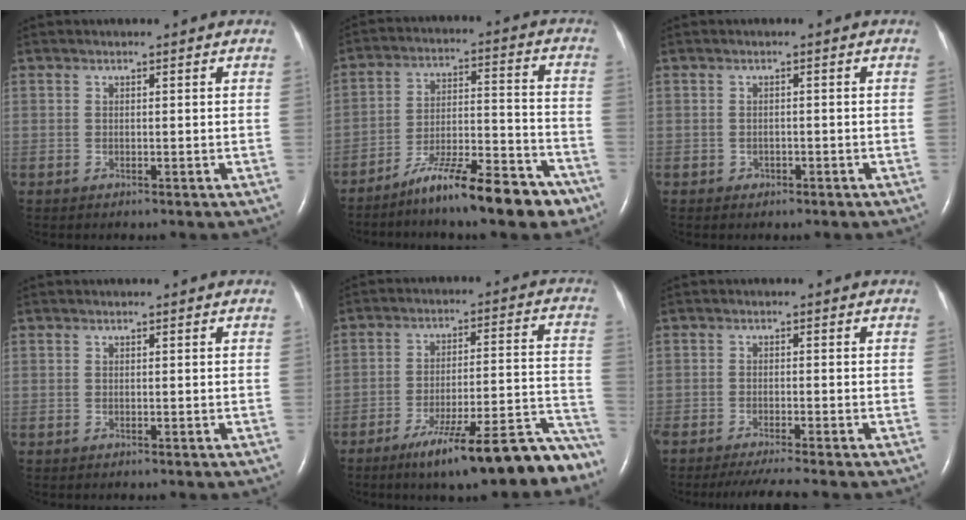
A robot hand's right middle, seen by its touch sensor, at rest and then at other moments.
{"total": 13.5, "force": [-10.2, 2.3, 8.6], "torque": [-0.129, 0.017, -0.170]}
{"total": 0.8, "force": [-0.5, 0.7, 0.2], "torque": [-0.004, 0.003, -0.007]}
{"total": 0.0}
{"total": 19.1, "force": [-14.9, 2.7, 11.7], "torque": [-0.098, 0.042, -0.220]}
{"total": 5.6, "force": [-4.8, -0.7, 2.9], "torque": [-0.041, -0.017, -0.078]}